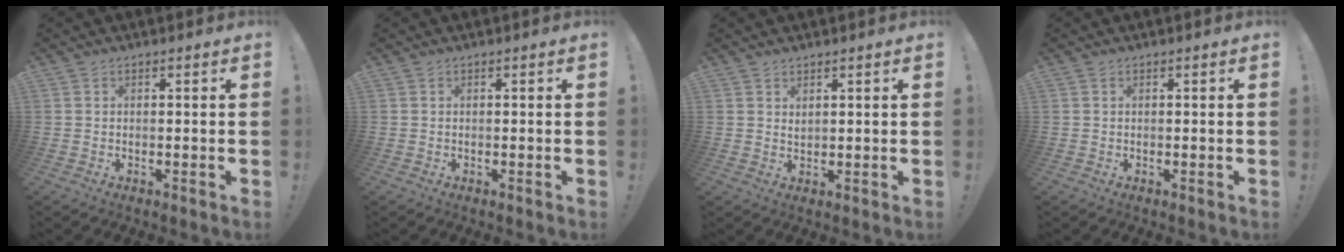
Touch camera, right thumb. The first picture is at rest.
{"total": 0.0}
{"total": 1.7, "force": [1.5, 0.5, 0.6], "torque": [0.001, -0.009, 0.026]}
{"total": 0.0}